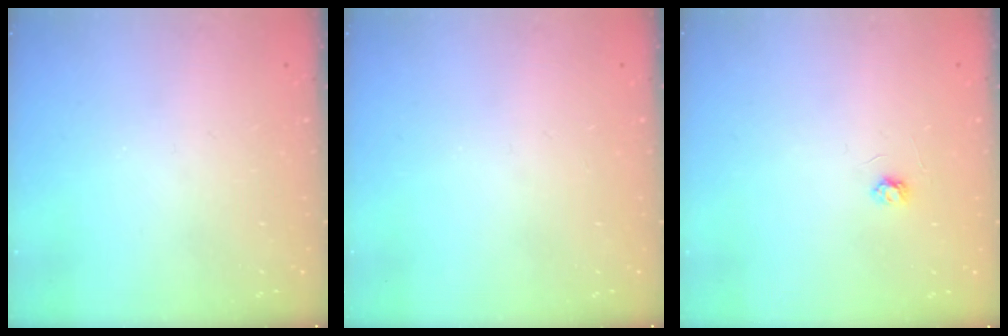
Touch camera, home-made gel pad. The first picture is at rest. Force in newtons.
{"total": 0.0}
{"total": 2.6, "press": 2.6, "slide": 0.3}